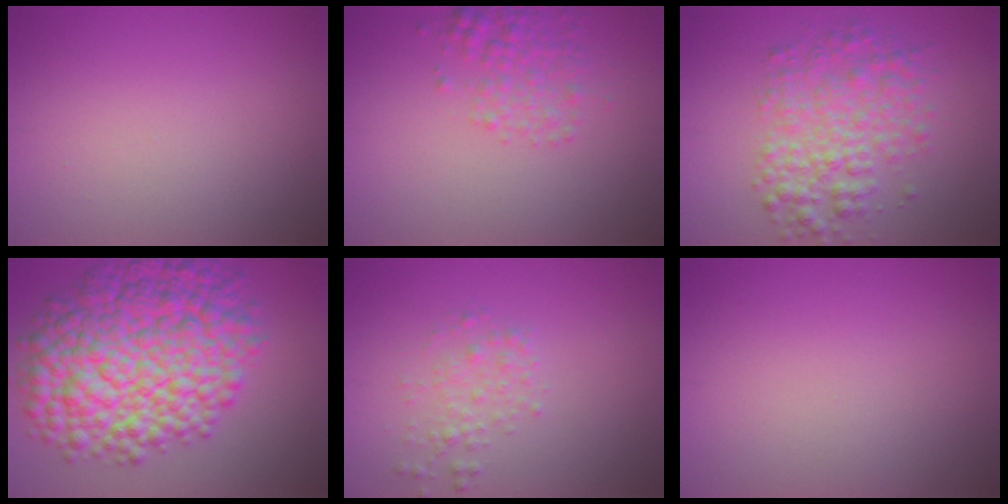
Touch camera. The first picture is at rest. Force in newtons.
{"total": 2.5, "press": 2.5, "slide": 0.1}
{"total": 4.9, "press": 4.9, "slide": 0.1}
{"total": 12.8, "press": 12.8, "slide": 0.2}
{"total": 1.6, "press": 1.6, "slide": 0.0}
{"total": 0.0}